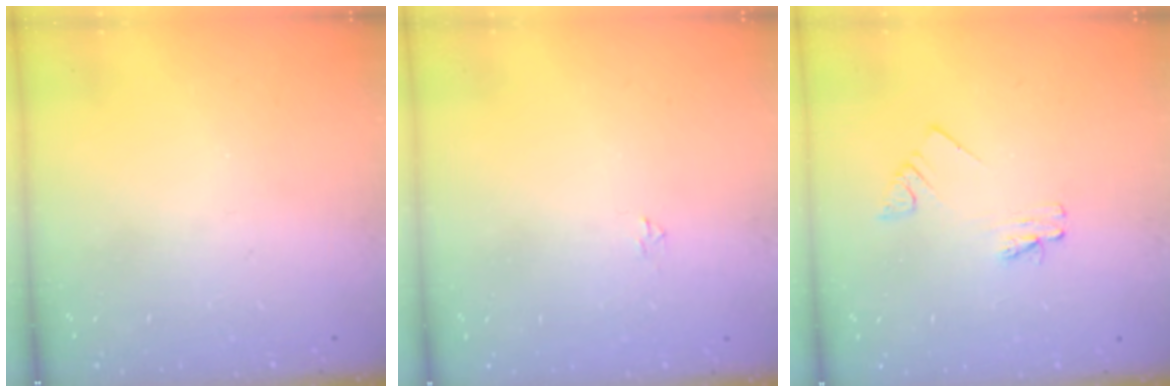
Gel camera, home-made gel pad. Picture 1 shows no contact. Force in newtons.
{"total": 1.8, "press": 1.8, "slide": 0.2}
{"total": 2.9, "press": 2.9, "slide": 0.3}